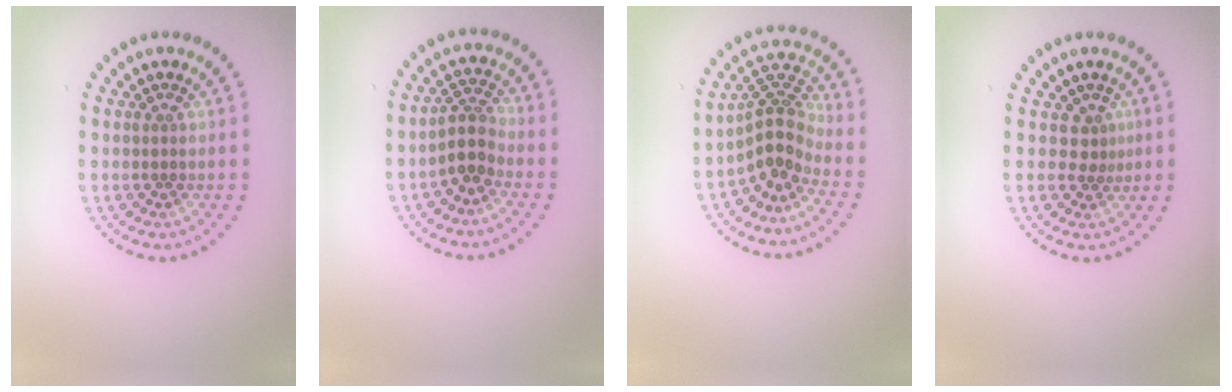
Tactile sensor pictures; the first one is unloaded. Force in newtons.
{"total": 2.5, "press": 2.0, "slide": 1.6}
{"total": 3.9, "press": 2.9, "slide": 2.7}
{"total": 1.5, "press": 1.0, "slide": 1.2}